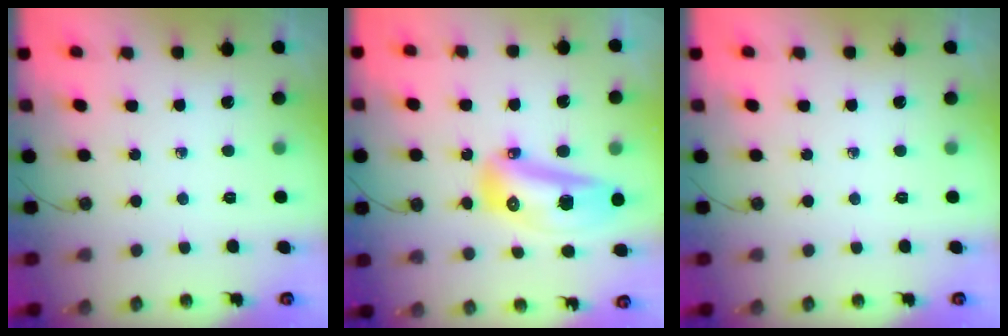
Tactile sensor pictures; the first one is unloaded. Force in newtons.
{"total": 14.6, "press": 14.5, "slide": 1.7}
{"total": 0.0}